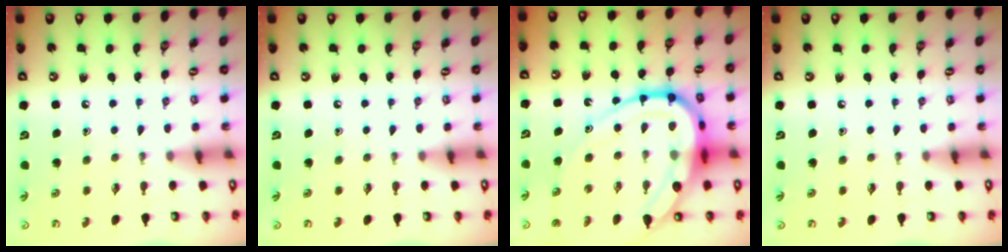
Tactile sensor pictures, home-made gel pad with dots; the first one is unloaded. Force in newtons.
{"total": 0.0}
{"total": 21.9, "press": 21.8, "slide": 2.1}
{"total": 0.0}